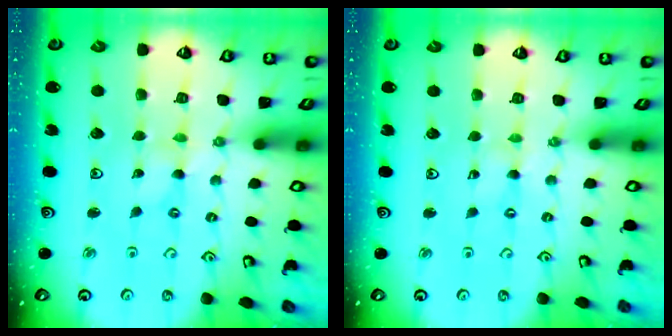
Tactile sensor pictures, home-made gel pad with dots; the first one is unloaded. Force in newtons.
{"total": 0.0}